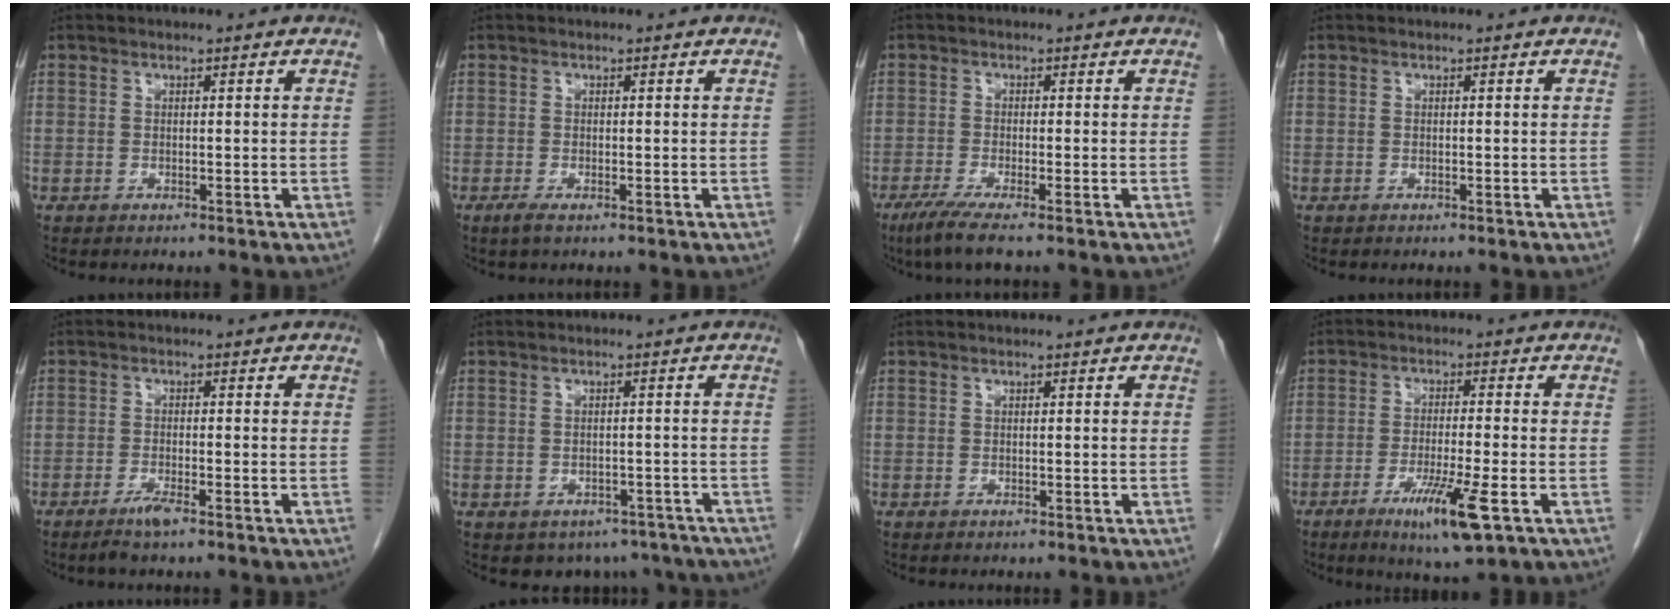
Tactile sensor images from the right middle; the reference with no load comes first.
{"total": 1.3, "force": [-0.7, 0.3, 1.0], "torque": [-0.022, -0.004, -0.014]}
{"total": 4.5, "force": [-3.0, -0.1, 3.3], "torque": [-0.063, -0.015, -0.060]}
{"total": 0.0}
{"total": 2.4, "force": [-1.7, -0.1, 1.6], "torque": [-0.037, -0.004, -0.035]}
{"total": 7.3, "force": [-5.7, 4.3, 1.5], "torque": [0.000, 0.003, -0.063]}
{"total": 0.0}
{"total": 8.3, "force": [-3.9, 0.2, 7.3], "torque": [-0.133, -0.021, -0.063]}